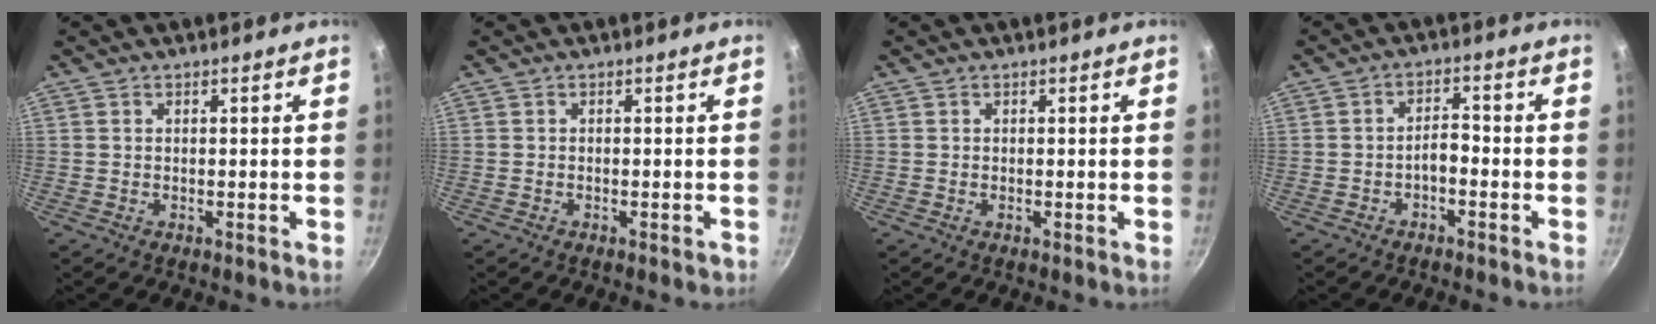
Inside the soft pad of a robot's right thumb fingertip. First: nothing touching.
{"total": 0.9, "force": [-0.5, 0.4, 0.6], "torque": [-0.010, 0.005, -0.006]}
{"total": 0.0}
{"total": 3.1, "force": [-1.7, 1.4, 2.2], "torque": [-0.030, 0.026, -0.030]}